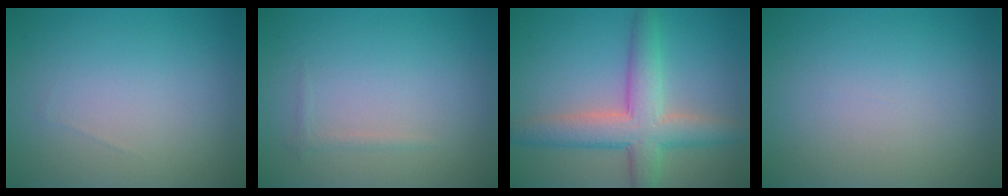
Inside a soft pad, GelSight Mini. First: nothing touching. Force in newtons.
{"total": 0.6, "press": 0.6, "slide": 0.0}
{"total": 6.2, "press": 6.2, "slide": 0.2}
{"total": 0.0}